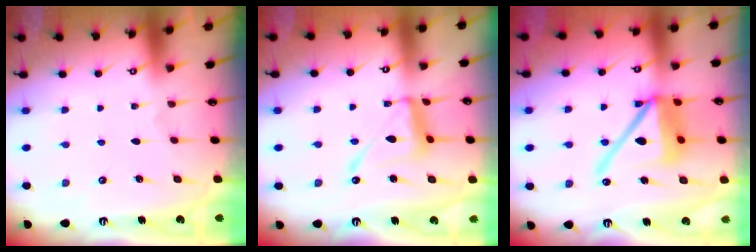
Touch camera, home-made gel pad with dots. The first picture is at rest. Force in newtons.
{"total": 13.5, "press": 13.5, "slide": 1.1}
{"total": 14.9, "press": 14.8, "slide": 2.1}